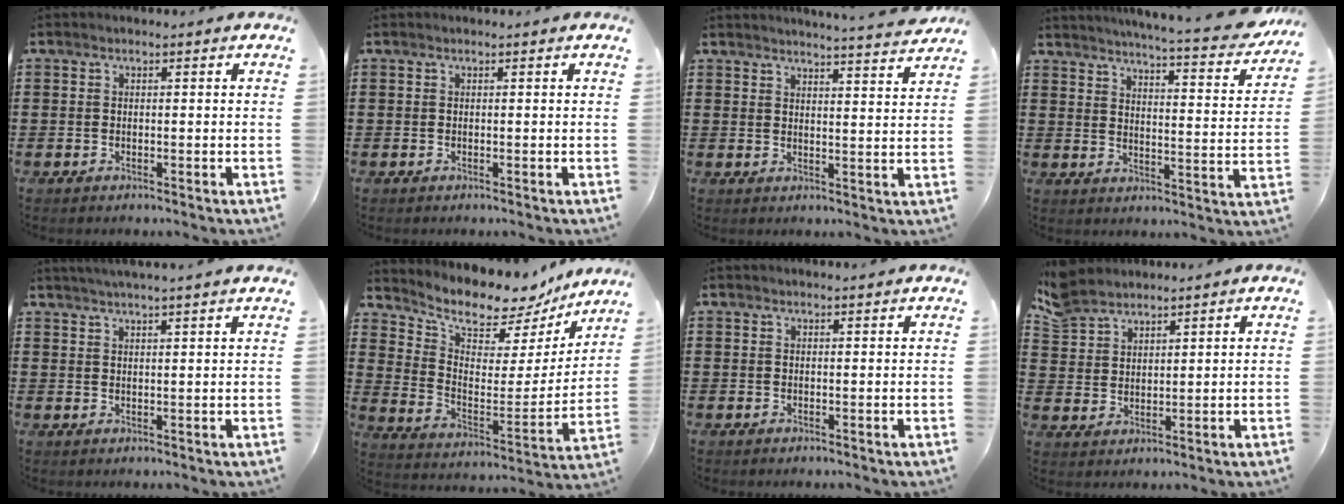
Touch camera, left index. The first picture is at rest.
{"total": 0.0}
{"total": 3.8, "force": [3.7, -0.9, 0.5], "torque": [-0.014, -0.028, 0.064]}
{"total": 5.5, "force": [5.0, -0.5, 2.3], "torque": [-0.052, -0.043, 0.078]}
{"total": 2.4, "force": [2.3, -0.7, 0.4], "torque": [-0.012, -0.006, 0.043]}
{"total": 8.5, "force": [8.0, 2.2, 2.1], "torque": [-0.073, -0.068, 0.132]}
{"total": 0.7, "force": [0.7, -0.1, 0.2], "torque": [-0.005, -0.003, 0.015]}
{"total": 5.2, "force": [4.6, 2.4, 0.8], "torque": [-0.037, -0.005, 0.089]}